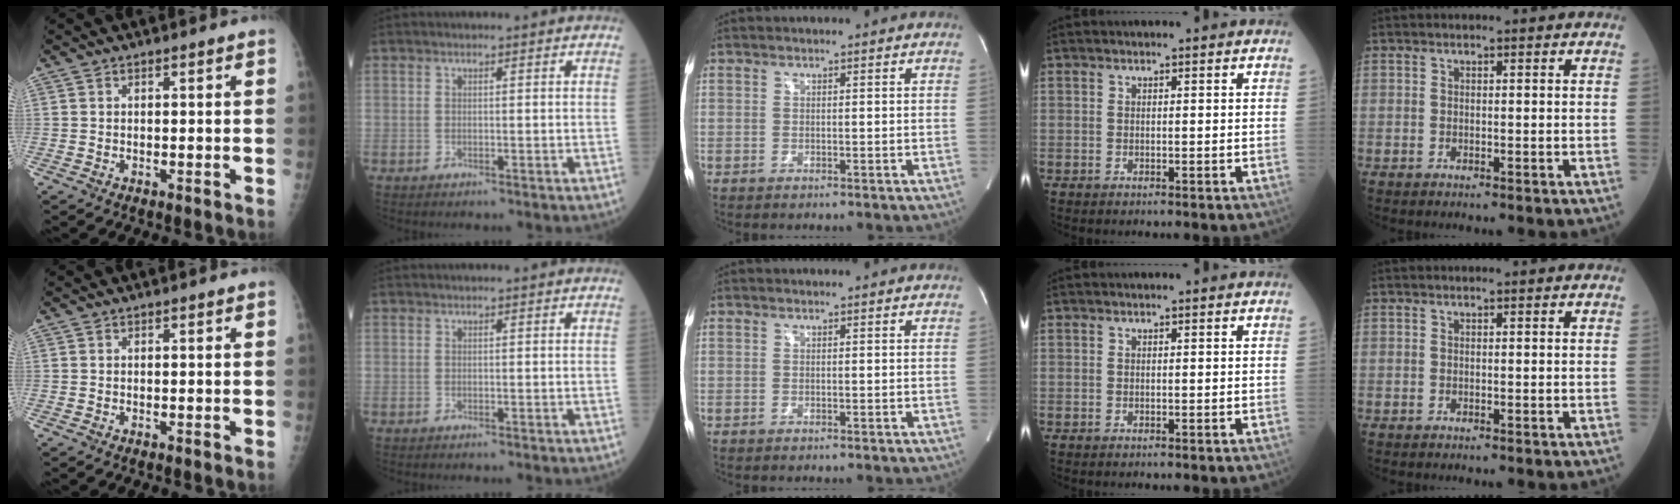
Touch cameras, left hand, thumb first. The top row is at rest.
{}